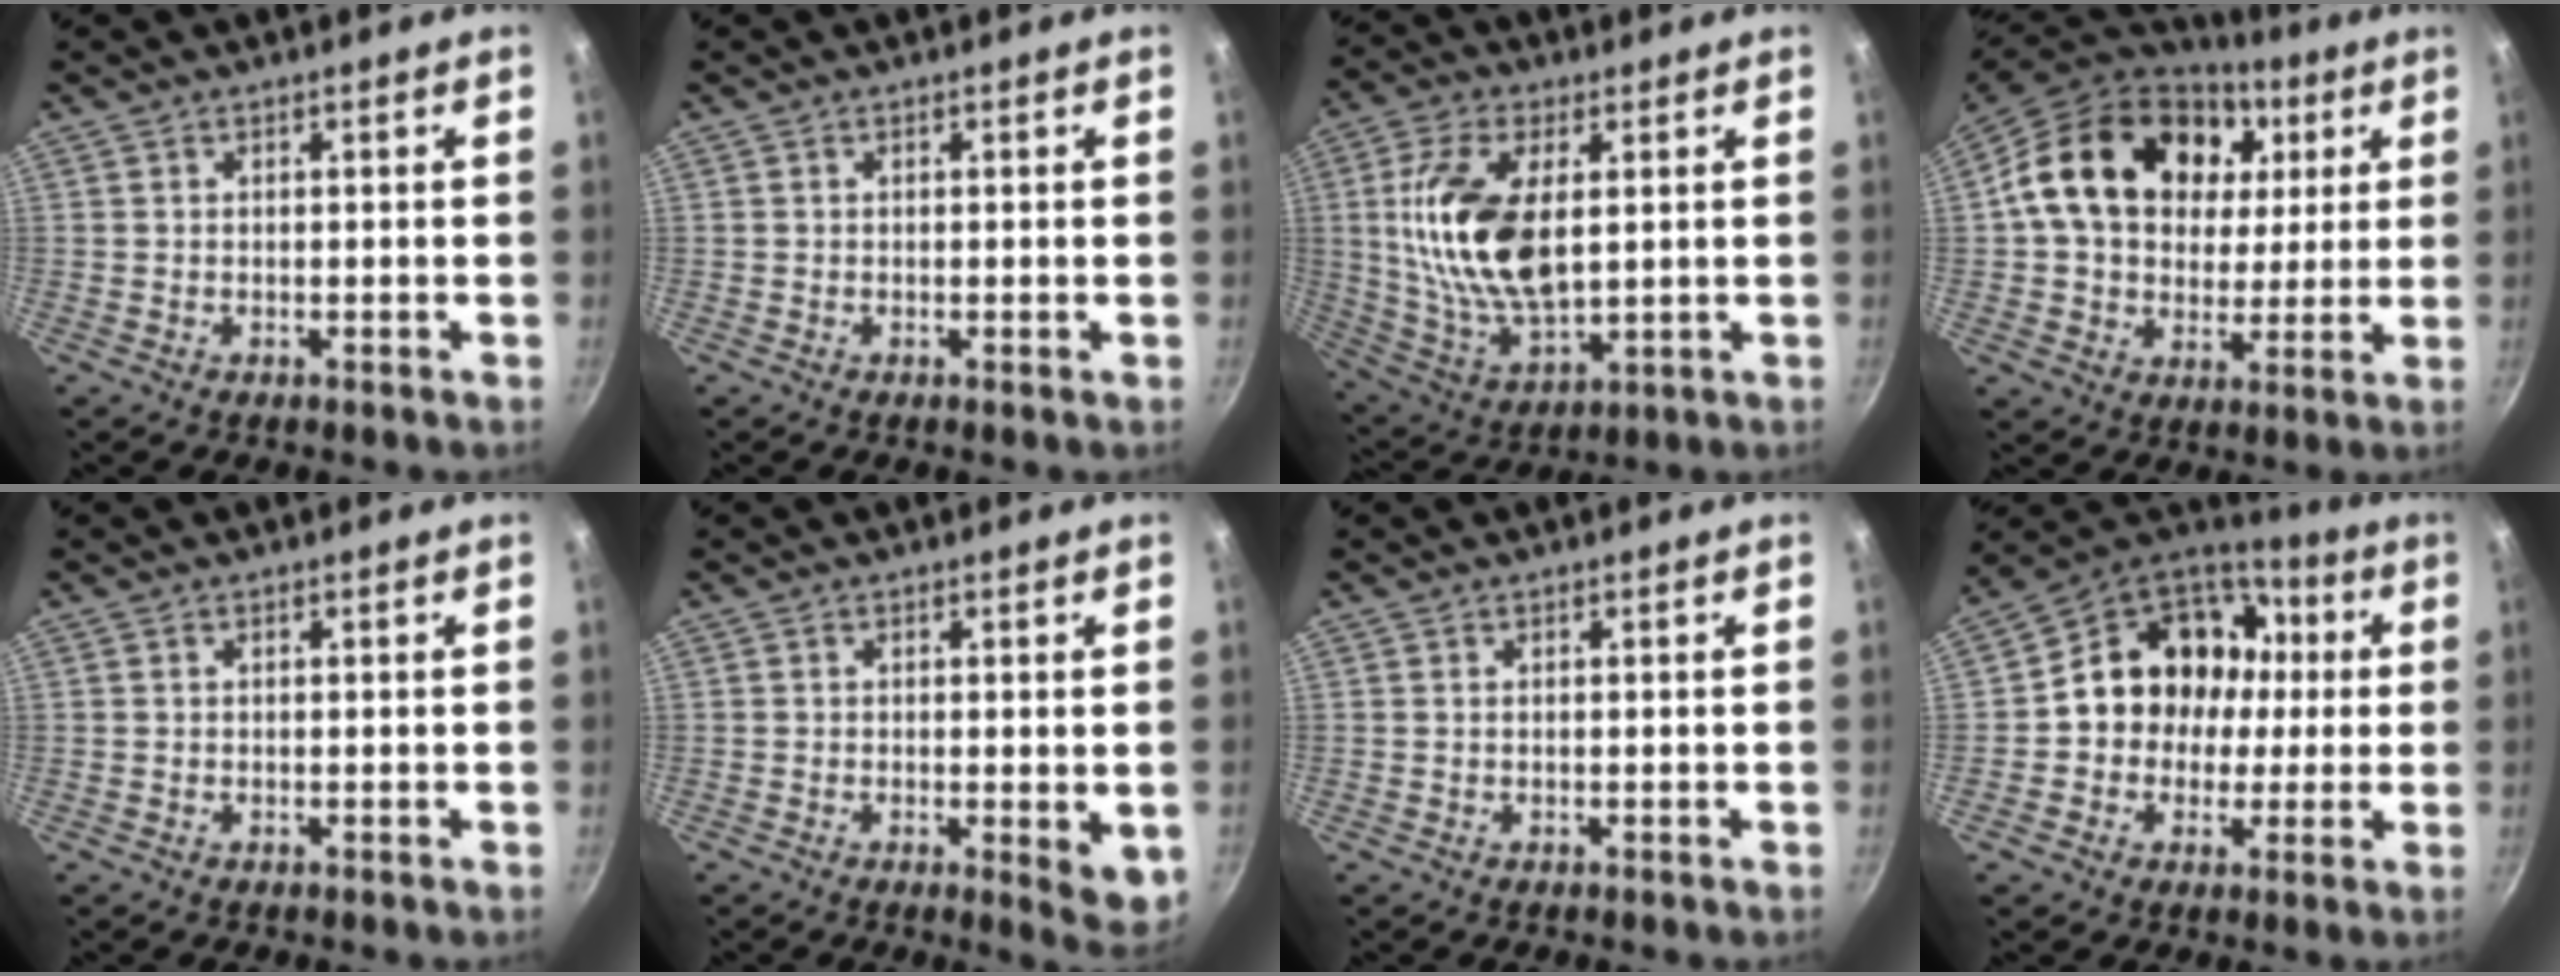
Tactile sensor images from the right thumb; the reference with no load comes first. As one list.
[{"total": 0.0}, {"total": 17.4, "force": [2.8, 9.0, 14.6], "torque": [-0.277, -0.010, 0.061]}, {"total": 22.9, "force": [6.6, 16.9, 14.0], "torque": [-0.226, 0.006, 0.106]}, {"total": 0.0}, {"total": 5.2, "force": [-0.6, 1.7, 4.9], "torque": [-0.057, -0.012, -0.007]}, {"total": 0.0}, {"total": 18.0, "force": [1.2, 15.3, 9.4], "torque": [-0.121, 0.048, 0.012]}]